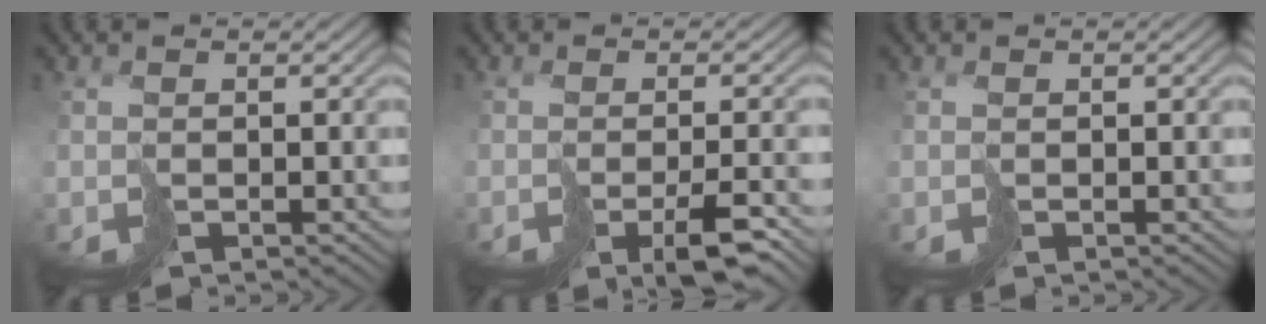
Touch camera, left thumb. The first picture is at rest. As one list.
[{"total": 5.1, "force": [-2.8, 1.0, 4.2], "torque": [-0.058, -0.001, -0.045]}, {"total": 0.0}]